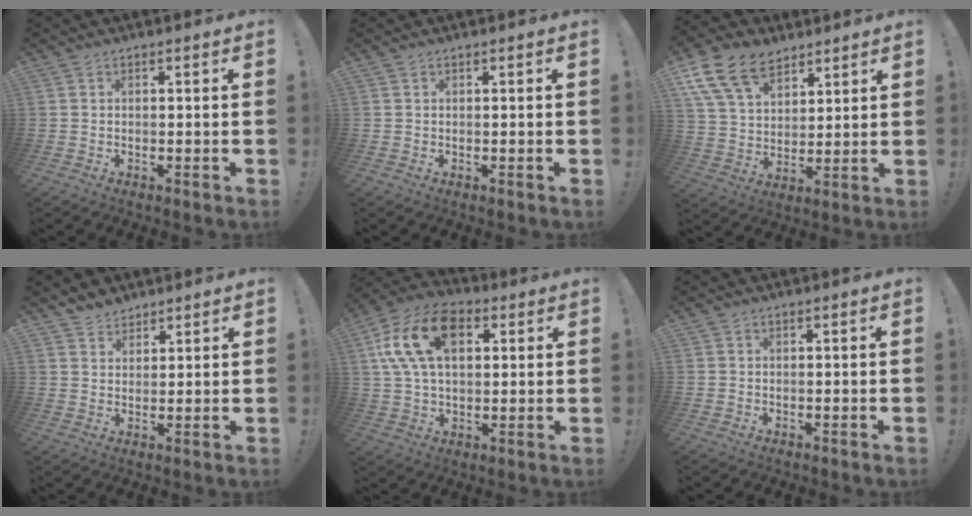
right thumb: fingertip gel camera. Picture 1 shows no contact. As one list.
[{"total": 0.0}, {"total": 15.5, "force": [9.3, 9.7, 7.7], "torque": [-0.144, -0.044, 0.178]}, {"total": 4.5, "force": [3.8, 2.3, 0.3], "torque": [-0.004, -0.026, 0.073]}, {"total": 18.9, "force": [6.1, 12.0, 13.2], "torque": [-0.255, -0.004, 0.109]}, {"total": 0.0}]